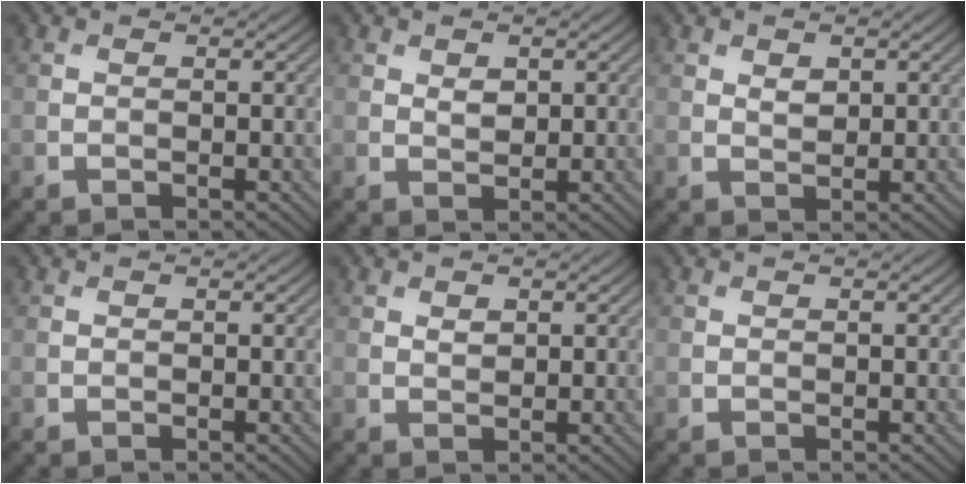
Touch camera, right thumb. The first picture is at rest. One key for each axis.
{"total": 1.4, "fx": 0.7, "fy": 0.9, "fz": 0.9, "tx": -0.018, "ty": -0.003, "tz": 0.015}
{"total": 1.5, "fx": 0.7, "fy": 0.9, "fz": 0.9, "tx": -0.017, "ty": -0.003, "tz": 0.016}
{"total": 0.0}
{"total": 1.0, "fx": 0.5, "fy": 0.7, "fz": 0.6, "tx": -0.012, "ty": -0.003, "tz": 0.012}
{"total": 0.0}